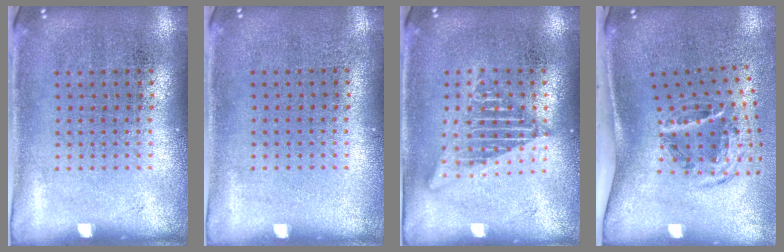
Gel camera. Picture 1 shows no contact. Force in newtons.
{"total": 0.0}
{"total": 2.5, "press": 2.5, "slide": 0.2}
{"total": 2.0, "press": 1.2, "slide": 1.5}